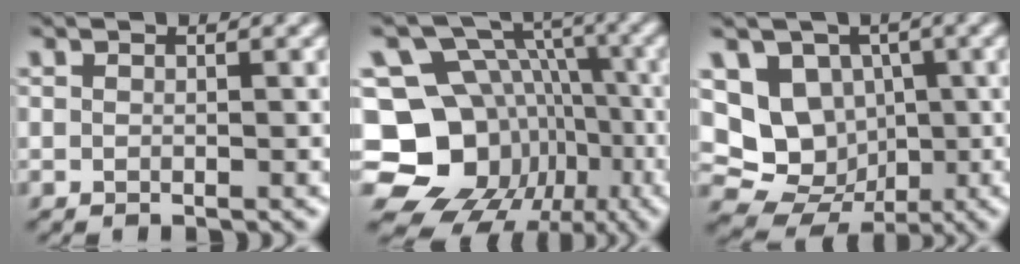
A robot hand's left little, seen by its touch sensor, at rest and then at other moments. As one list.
[{"total": 16.2, "force": [-5.7, 13.9, 6.0], "torque": [-0.130, -0.005, -0.104]}, {"total": 8.9, "force": [0.4, 7.8, 4.3], "torque": [-0.069, 0.000, -0.017]}]